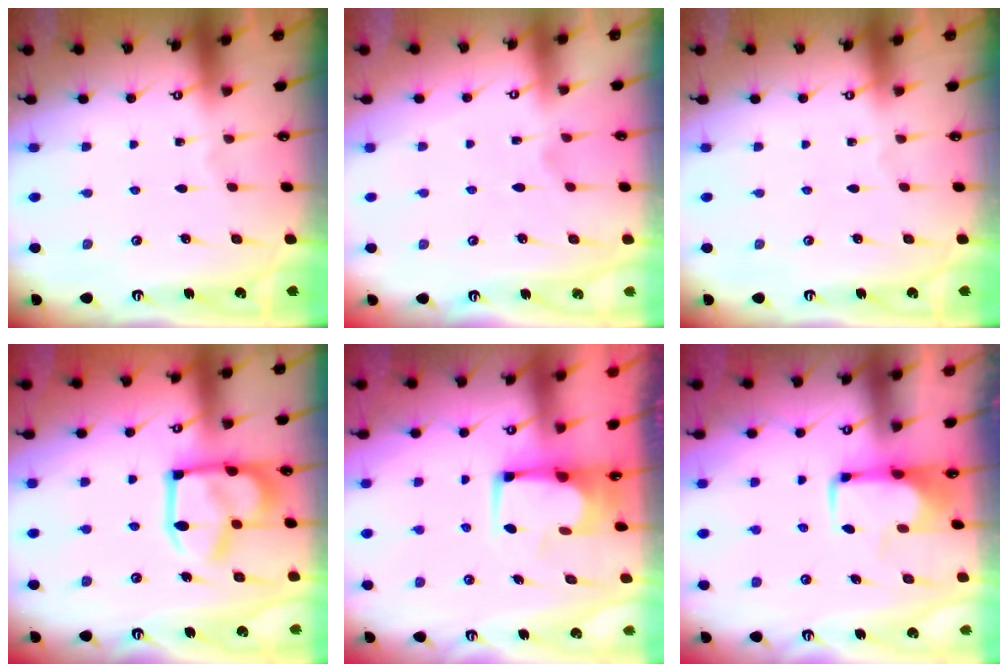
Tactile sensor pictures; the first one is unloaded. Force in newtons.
{"total": 1.1, "press": 0.0, "slide": 1.1}
{"total": 0.0}
{"total": 18.1, "press": 18.0, "slide": 1.9}
{"total": 3.3, "press": 3.3, "slide": 0.3}
{"total": 1.7, "press": 1.6, "slide": 0.5}